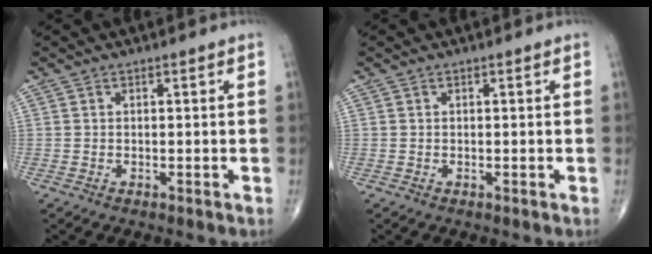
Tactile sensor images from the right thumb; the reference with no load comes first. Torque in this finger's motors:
{"motor_torque": [0.00, 0.00, -0.01, 0.01, 0.03]}